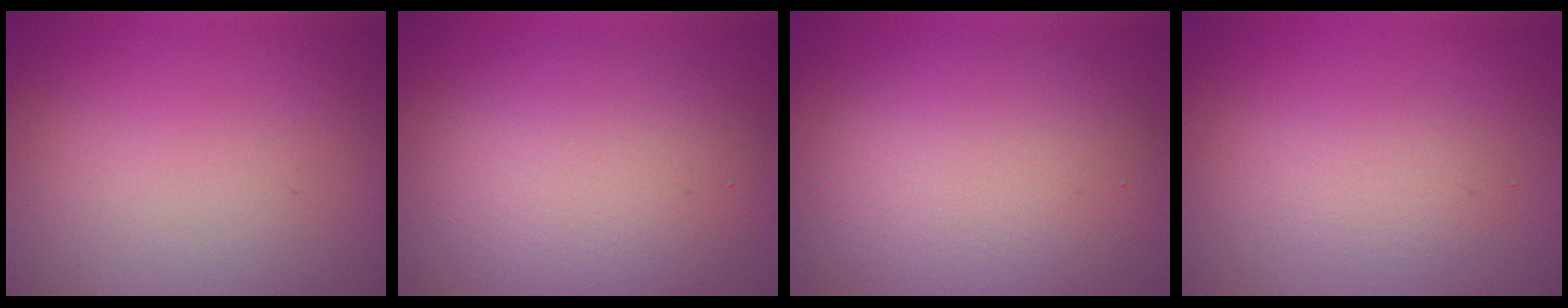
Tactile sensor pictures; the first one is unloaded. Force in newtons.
{"total": 6.7, "press": 6.7, "slide": 0.3}
{"total": 7.7, "press": 7.7, "slide": 0.5}
{"total": 1.7, "press": 1.7, "slide": 0.1}